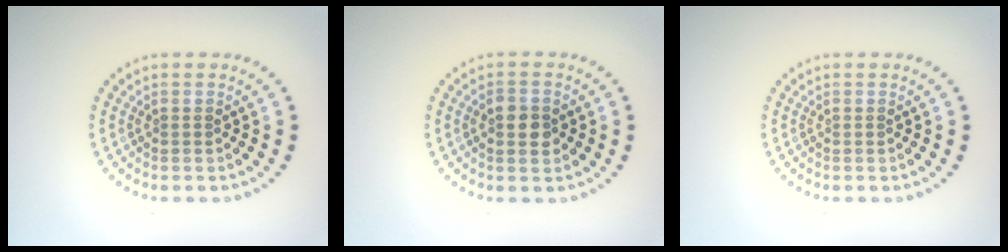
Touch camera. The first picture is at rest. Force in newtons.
{"total": 2.5, "press": 2.5, "slide": 0.1}
{"total": 0.0}